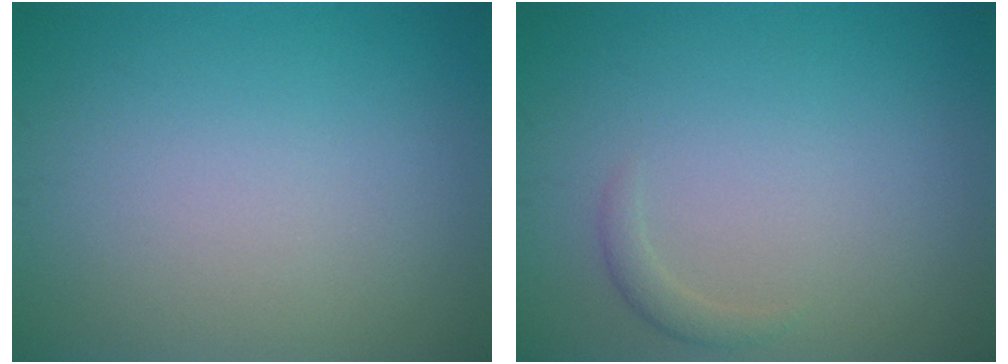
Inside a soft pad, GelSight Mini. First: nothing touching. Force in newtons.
{"total": 1.0, "press": 1.0, "slide": 0.0}